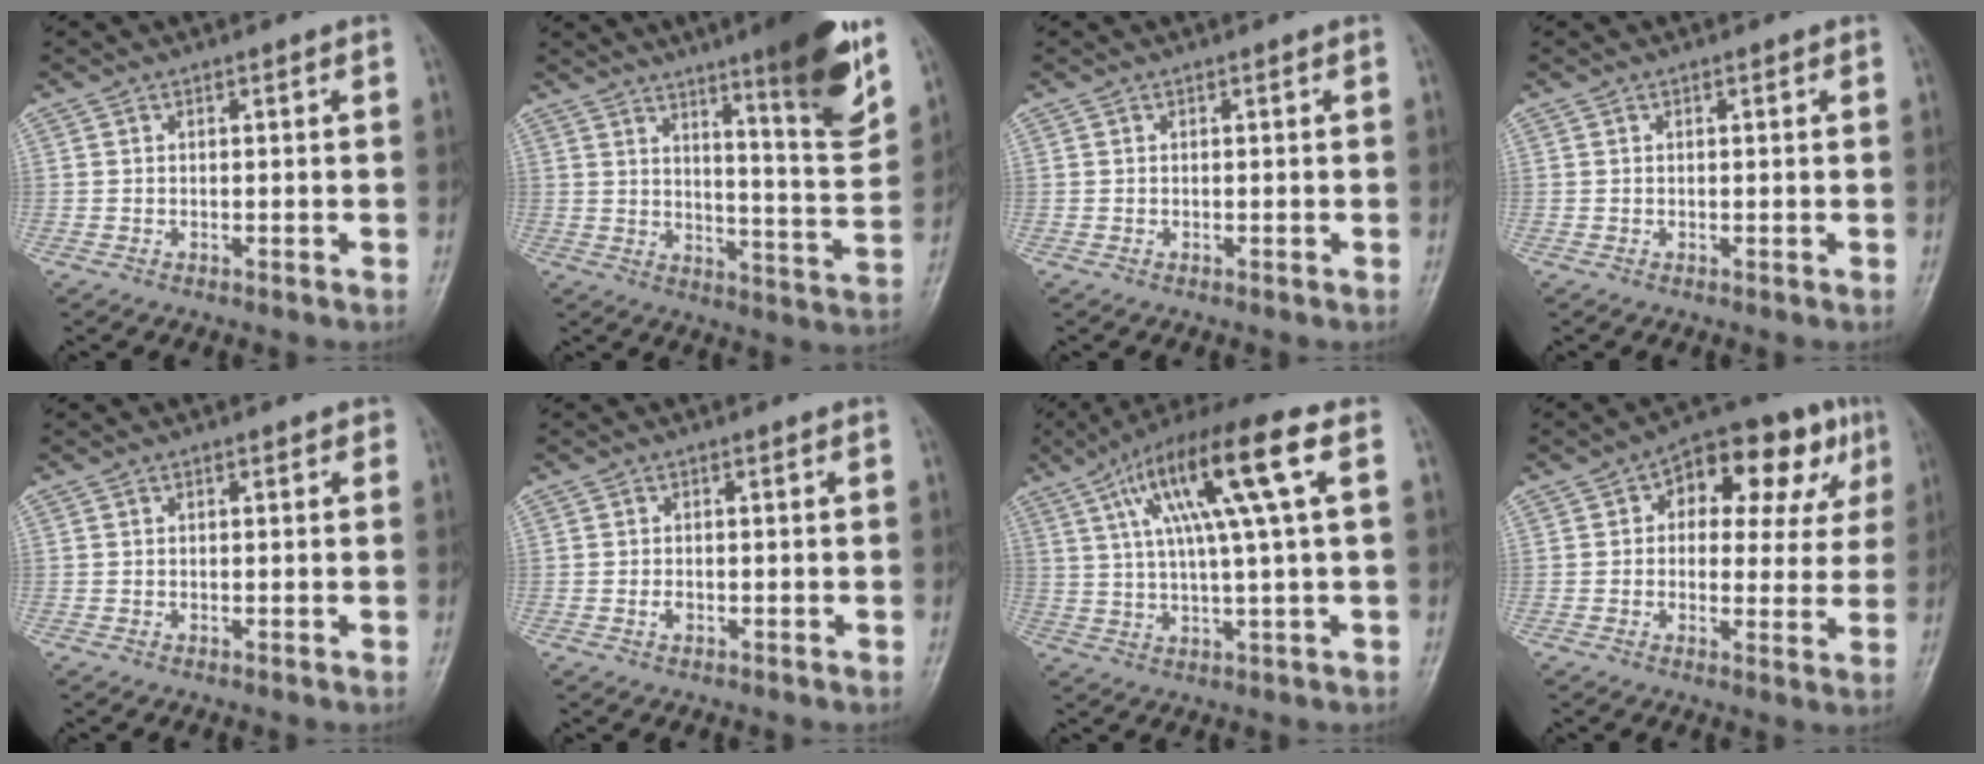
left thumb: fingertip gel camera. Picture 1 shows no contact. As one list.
[{"total": 16.2, "force": [9.8, 1.6, 12.8], "torque": [-0.161, -0.061, 0.145]}, {"total": 0.0}, {"total": 0.6, "force": [0.3, 0.3, 0.4], "torque": [-0.006, 0.000, 0.003]}, {"total": 1.1, "force": [0.5, 0.6, 0.7], "torque": [-0.005, 0.000, 0.002]}, {"total": 1.2, "force": [-0.4, 0.7, 0.8], "torque": [-0.015, 0.001, -0.007]}, {"total": 16.1, "force": [5.2, 1.9, 15.1], "torque": [-0.282, 0.018, 0.084]}, {"total": 15.4, "force": [5.7, 8.8, 11.4], "torque": [-0.096, 0.016, 0.069]}]